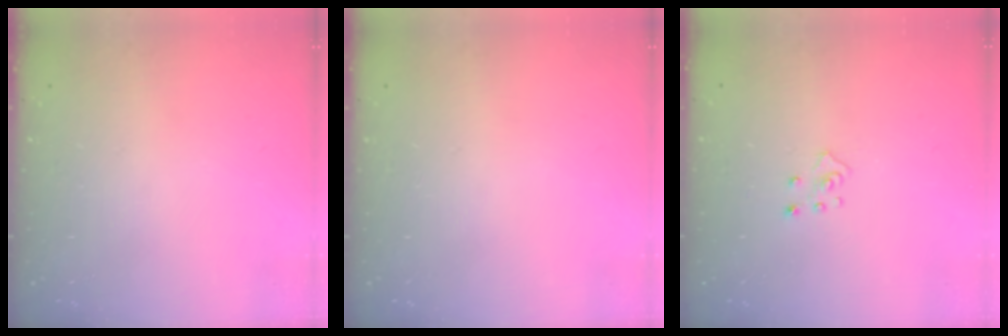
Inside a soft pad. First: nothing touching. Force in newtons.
{"total": 0.0}
{"total": 2.7, "press": 2.7, "slide": 0.2}